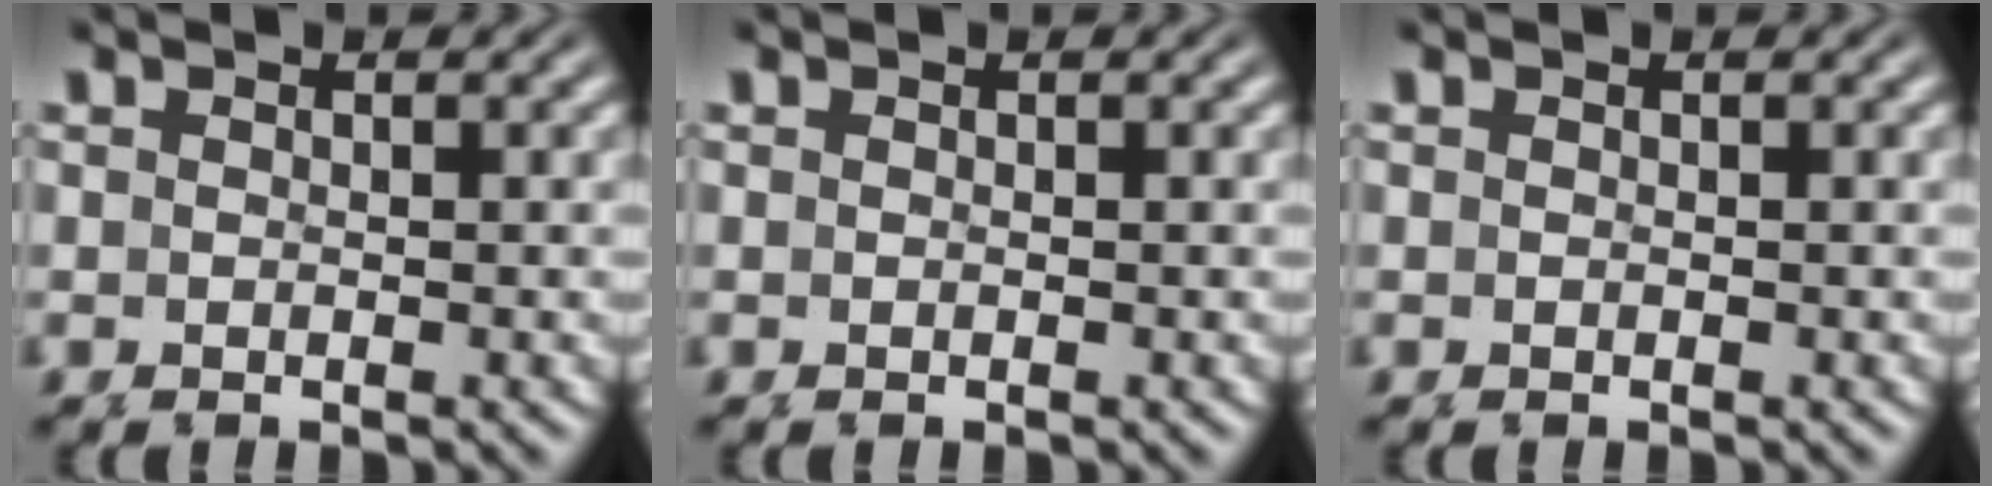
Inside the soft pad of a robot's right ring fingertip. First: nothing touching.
{"total": 0.0}
{"total": 0.0}